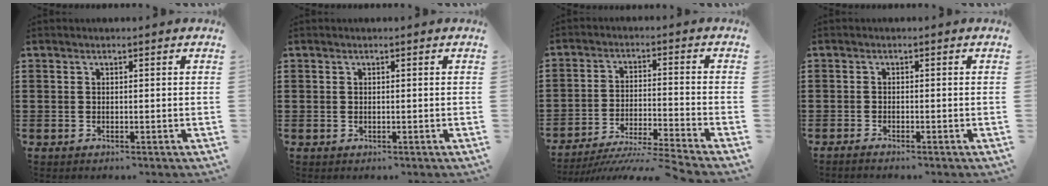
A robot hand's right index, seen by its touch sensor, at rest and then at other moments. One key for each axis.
{"total": 0.0}
{"total": 5.7, "fx": -5.2, "fy": -0.9, "fz": 2.0, "tx": -0.049, "ty": -0.024, "tz": -0.106}
{"total": 0.7, "fx": -0.7, "fy": 0.0, "fz": 0.1, "tx": -0.003, "ty": -0.002, "tz": -0.013}